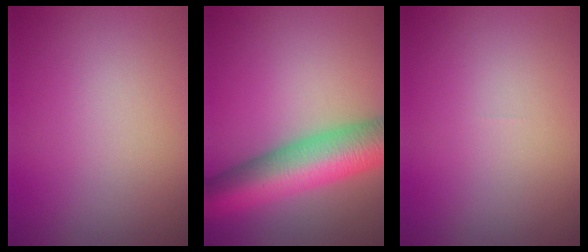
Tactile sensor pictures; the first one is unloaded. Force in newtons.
{"total": 9.8, "press": 9.8, "slide": 0.2}
{"total": 0.0}